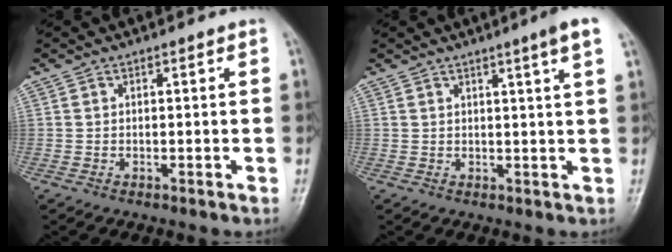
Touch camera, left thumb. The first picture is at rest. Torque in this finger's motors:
{"motor_torque": [1.38, 0.45, 0.76, -0.88, 0.03]}